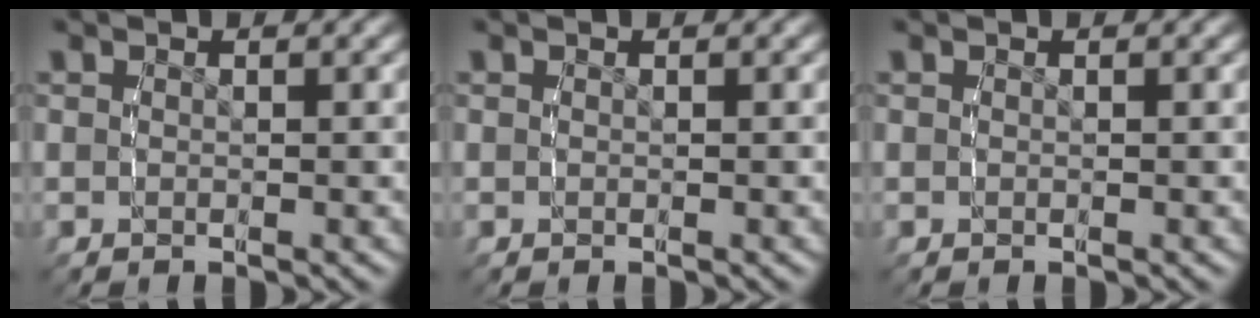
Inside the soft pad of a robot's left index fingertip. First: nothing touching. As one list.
[{"total": 0.0}, {"total": 0.0}]